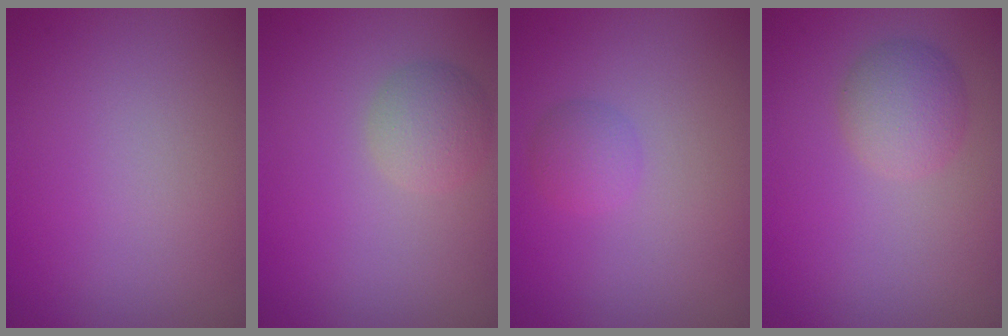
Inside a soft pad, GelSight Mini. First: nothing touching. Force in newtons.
{"total": 2.4, "press": 2.4, "slide": 0.1}
{"total": 1.5, "press": 1.5, "slide": 0.0}
{"total": 2.7, "press": 2.7, "slide": 0.1}